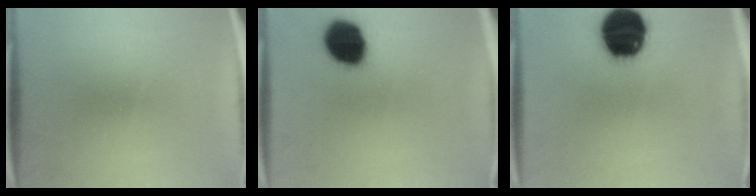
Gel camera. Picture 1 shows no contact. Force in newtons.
{"total": 13.8}
{"total": 16.7}